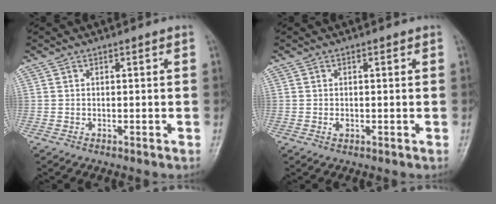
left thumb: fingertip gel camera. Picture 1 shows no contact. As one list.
[{"total": 1.0, "force": [0.0, 0.7, 0.7], "torque": [-0.009, -0.001, -0.001]}]